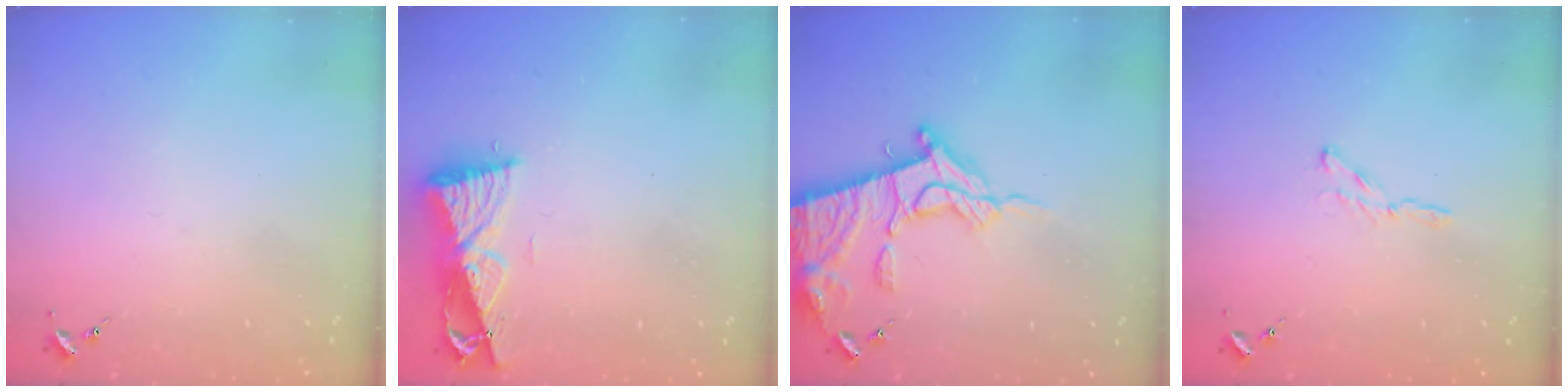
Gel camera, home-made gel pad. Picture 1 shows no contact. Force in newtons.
{"total": 8.7, "press": 8.7, "slide": 0.9}
{"total": 16.5, "press": 16.4, "slide": 1.4}
{"total": 2.4, "press": 2.4, "slide": 0.2}